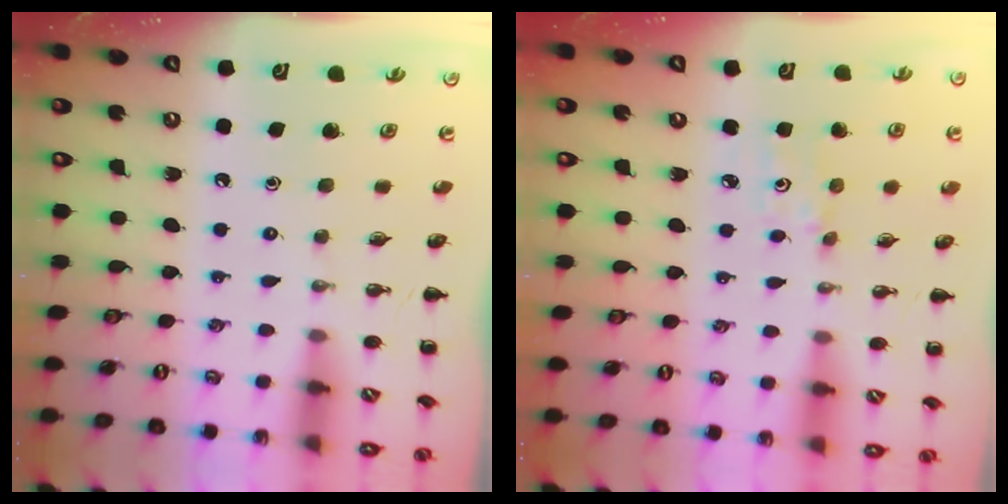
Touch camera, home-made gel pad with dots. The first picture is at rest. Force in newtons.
{"total": 3.5, "press": 3.4, "slide": 0.9}